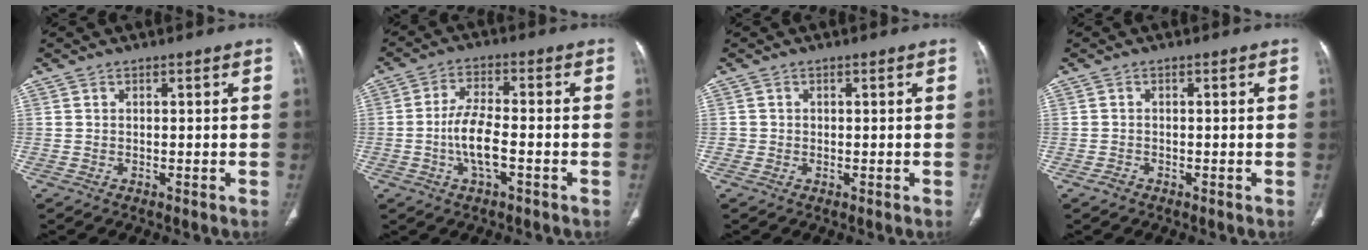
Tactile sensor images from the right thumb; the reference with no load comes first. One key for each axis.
{"total": 7.2, "fx": -2.1, "fy": 2.6, "fz": 6.4, "tx": -0.130, "ty": 0.016, "tz": -0.040}
{"total": 0.9, "fx": -0.2, "fy": 0.9, "fz": 0.0, "tx": 0.007, "ty": 0.006, "tz": -0.004}
{"total": 1.0, "fx": -0.8, "fy": 0.6, "fz": 0.2, "tx": -0.007, "ty": 0.001, "tz": -0.018}